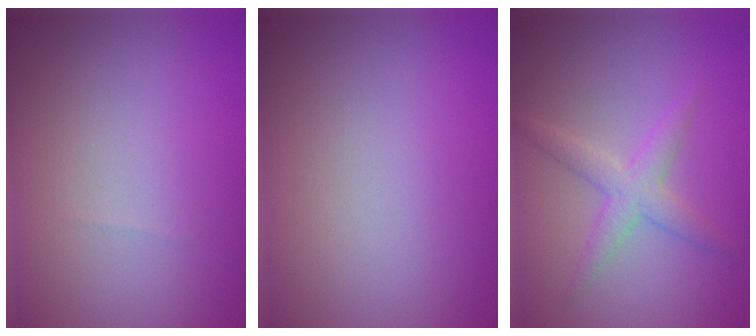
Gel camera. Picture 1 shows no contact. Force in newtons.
{"total": 0.0}
{"total": 2.6, "press": 2.6, "slide": 0.1}